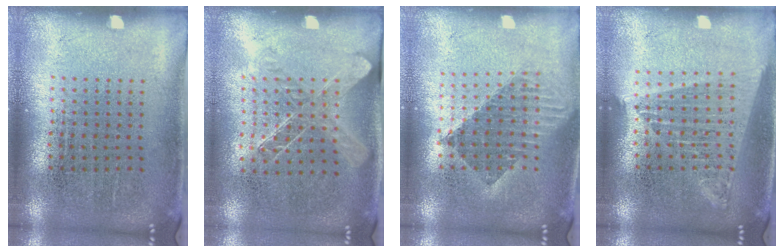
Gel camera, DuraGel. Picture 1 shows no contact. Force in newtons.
{"total": 1.3, "press": 1.1, "slide": 0.7}
{"total": 1.5, "press": 1.3, "slide": 0.8}
{"total": 1.8, "press": 1.6, "slide": 0.8}